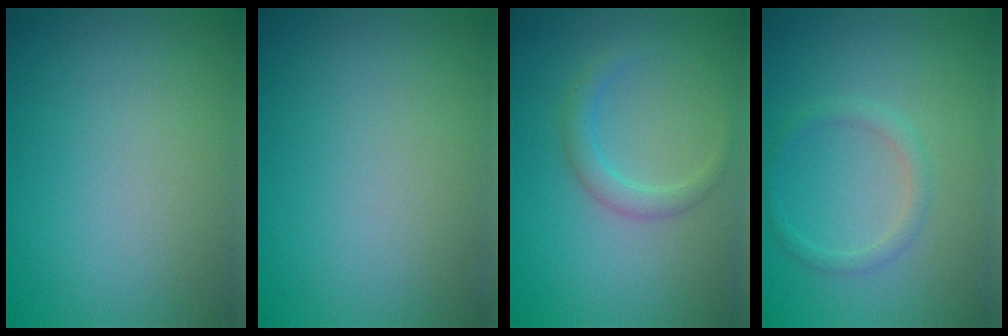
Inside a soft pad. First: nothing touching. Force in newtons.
{"total": 0.0}
{"total": 2.0, "press": 2.0, "slide": 0.2}
{"total": 1.5, "press": 1.5, "slide": 0.1}